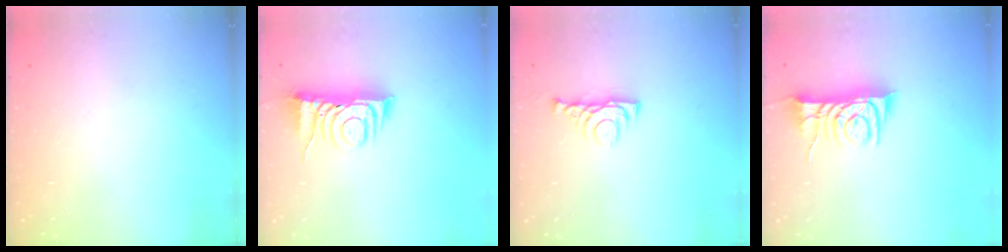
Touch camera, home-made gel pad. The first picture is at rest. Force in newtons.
{"total": 7.3, "press": 7.3, "slide": 0.6}
{"total": 5.5, "press": 5.4, "slide": 1.1}
{"total": 8.8, "press": 8.8, "slide": 0.5}